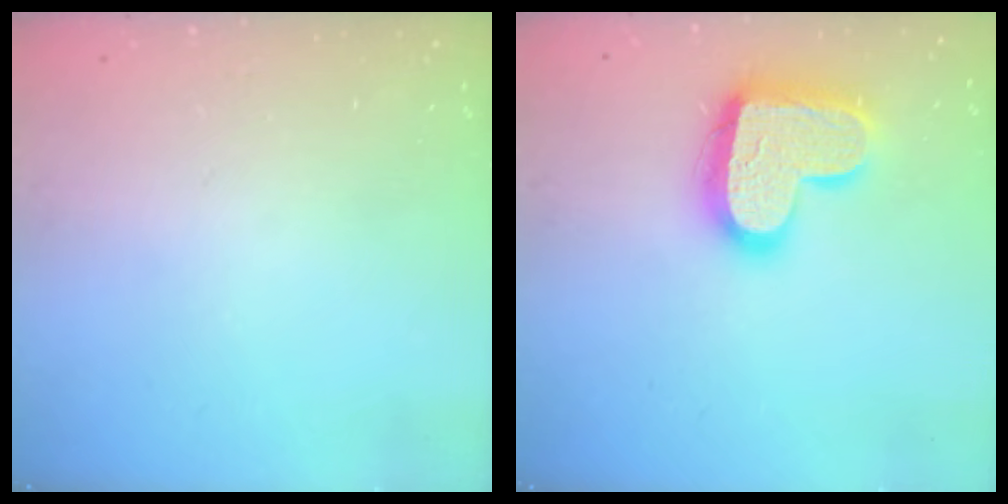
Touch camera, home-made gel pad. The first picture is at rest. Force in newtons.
{"total": 19.4, "press": 19.3, "slide": 1.4}